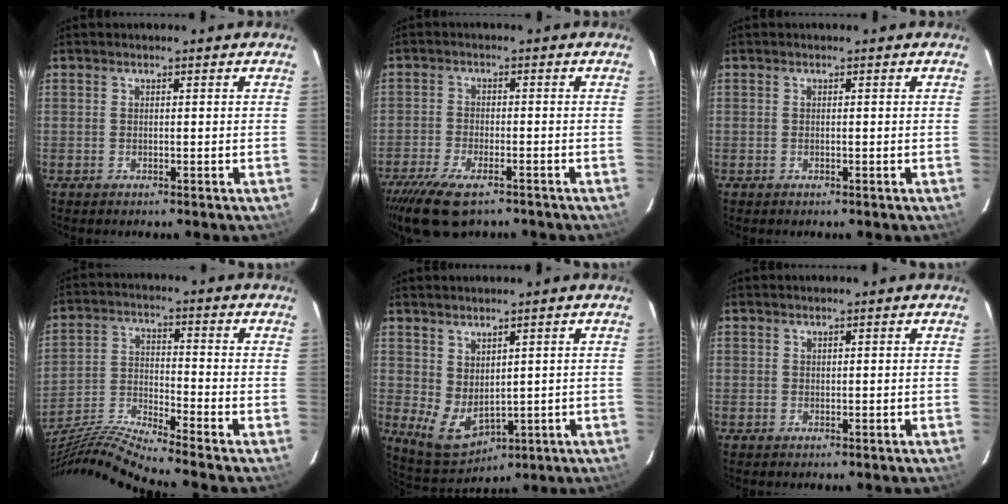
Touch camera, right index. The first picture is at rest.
{"total": 10.4, "force": [-7.6, 3.5, 6.1], "torque": [-0.147, -0.026, -0.137]}
{"total": 0.0}
{"total": 13.5, "force": [-12.1, -3.0, 5.1], "torque": [-0.108, -0.021, -0.232]}
{"total": 6.4, "force": [1.4, 4.4, 4.5], "torque": [-0.083, -0.013, 0.049]}
{"total": 0.0}